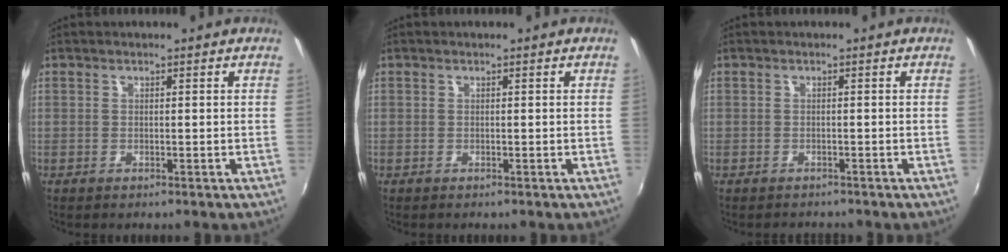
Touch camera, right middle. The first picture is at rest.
{"total": 0.0}
{"total": 1.4, "force": [-1.3, 0.5, 0.0], "torque": [-0.004, 0.000, -0.019]}